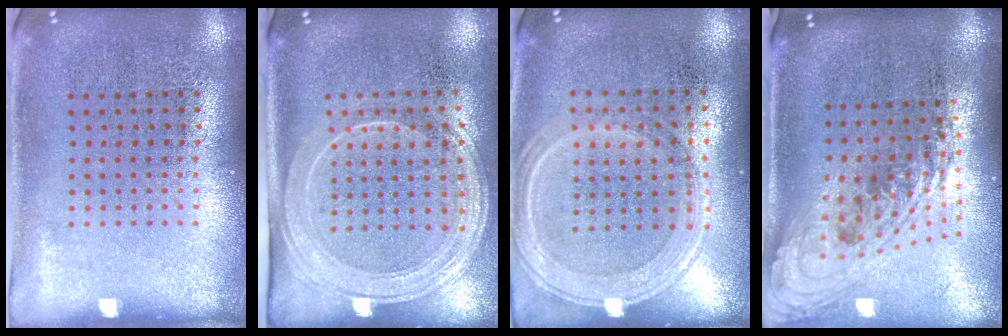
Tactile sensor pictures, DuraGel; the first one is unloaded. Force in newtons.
{"total": 2.2, "press": 1.8, "slide": 1.2}
{"total": 1.2, "press": 1.2, "slide": 0.4}
{"total": 2.4, "press": 1.7, "slide": 1.7}